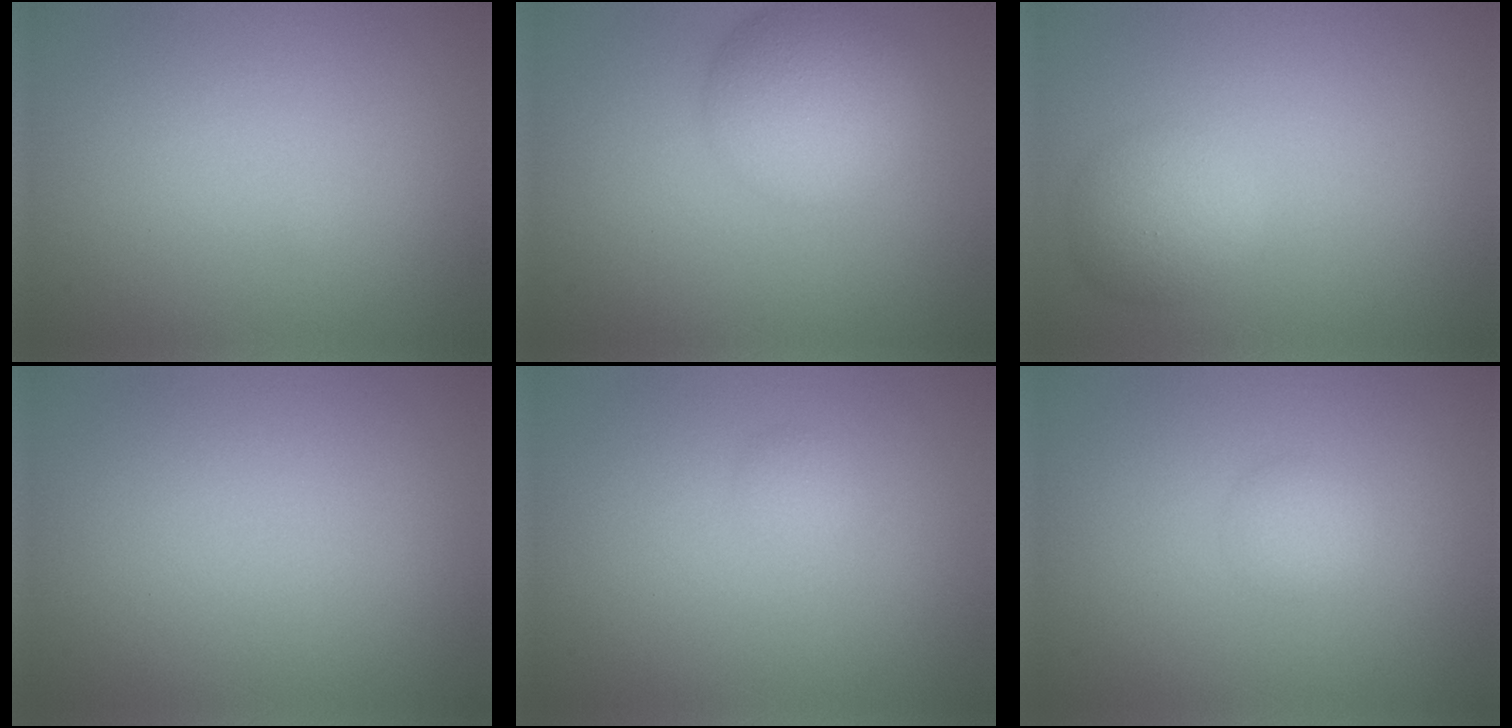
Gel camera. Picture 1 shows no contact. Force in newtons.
{"total": 5.6, "press": 5.6, "slide": 0.4}
{"total": 3.2, "press": 3.2, "slide": 0.2}
{"total": 0.0}
{"total": 0.7, "press": 0.7, "slide": 0.0}
{"total": 1.5, "press": 1.5, "slide": 0.1}